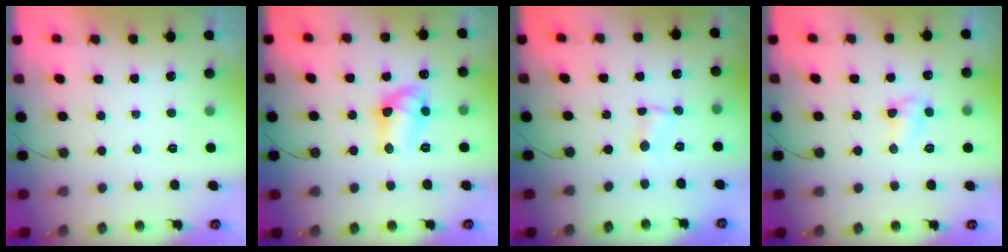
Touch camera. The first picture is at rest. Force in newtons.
{"total": 11.6, "press": 11.6, "slide": 1.0}
{"total": 0.8, "press": 0.8, "slide": 0.1}
{"total": 4.2, "press": 4.2, "slide": 0.5}